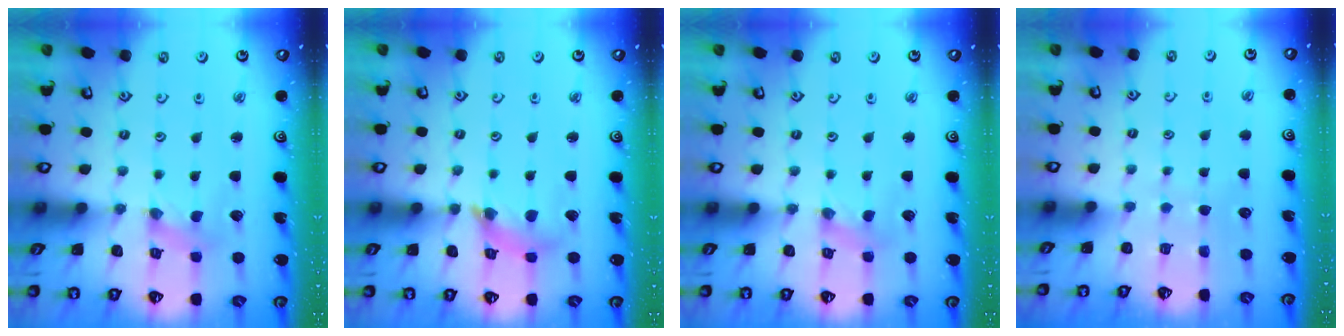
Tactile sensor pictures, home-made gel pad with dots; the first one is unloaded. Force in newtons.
{"total": 7.8, "press": 7.7, "slide": 0.9}
{"total": 1.9, "press": 1.9, "slide": 0.3}
{"total": 0.0}